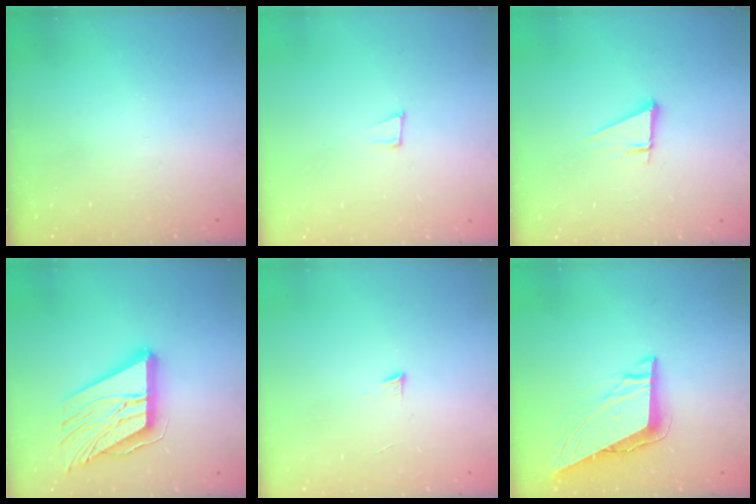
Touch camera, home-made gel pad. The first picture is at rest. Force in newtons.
{"total": 7.0, "press": 6.8, "slide": 1.4}
{"total": 3.7, "press": 3.7, "slide": 0.2}
{"total": 18.2, "press": 18.1, "slide": 2.0}
{"total": 4.0, "press": 3.9, "slide": 0.4}
{"total": 8.9, "press": 8.8, "slide": 1.4}